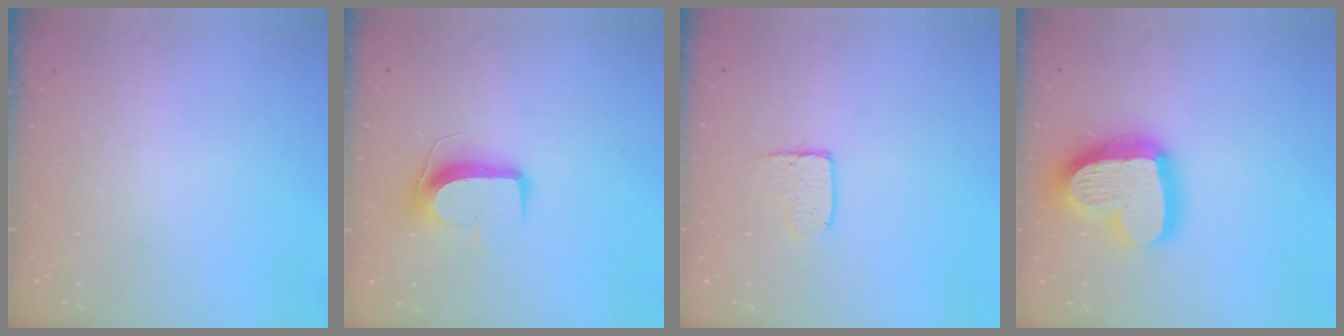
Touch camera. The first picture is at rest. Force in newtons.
{"total": 9.3, "press": 9.3, "slide": 0.6}
{"total": 6.3, "press": 6.2, "slide": 0.5}
{"total": 21.5, "press": 21.4, "slide": 2.1}